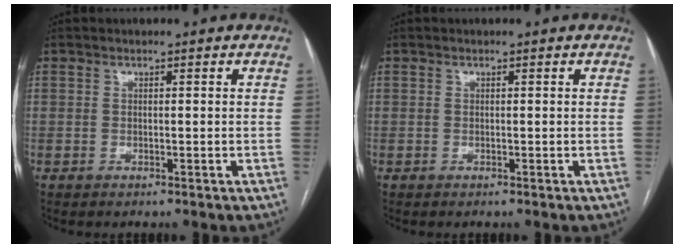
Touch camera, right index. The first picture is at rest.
{"total": 0.0}